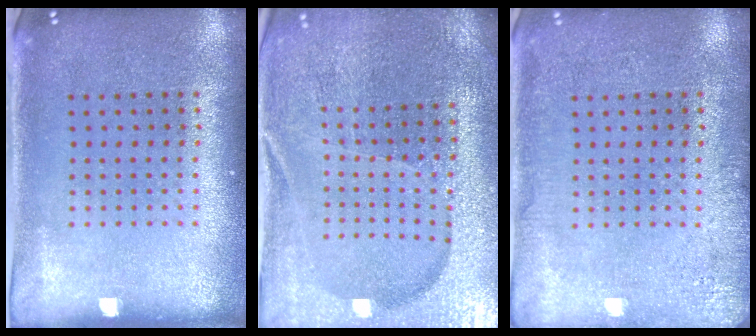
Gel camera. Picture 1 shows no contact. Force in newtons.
{"total": 4.0, "press": 3.9, "slide": 1.0}
{"total": 2.8, "press": 2.8, "slide": 0.3}